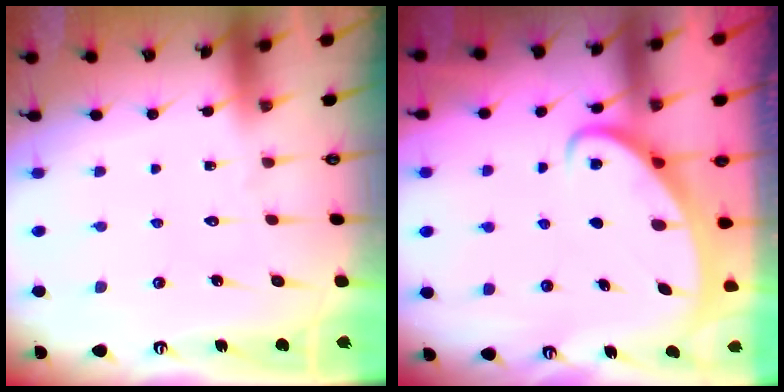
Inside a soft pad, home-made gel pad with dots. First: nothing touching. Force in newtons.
{"total": 2.5, "press": 2.5, "slide": 0.3}